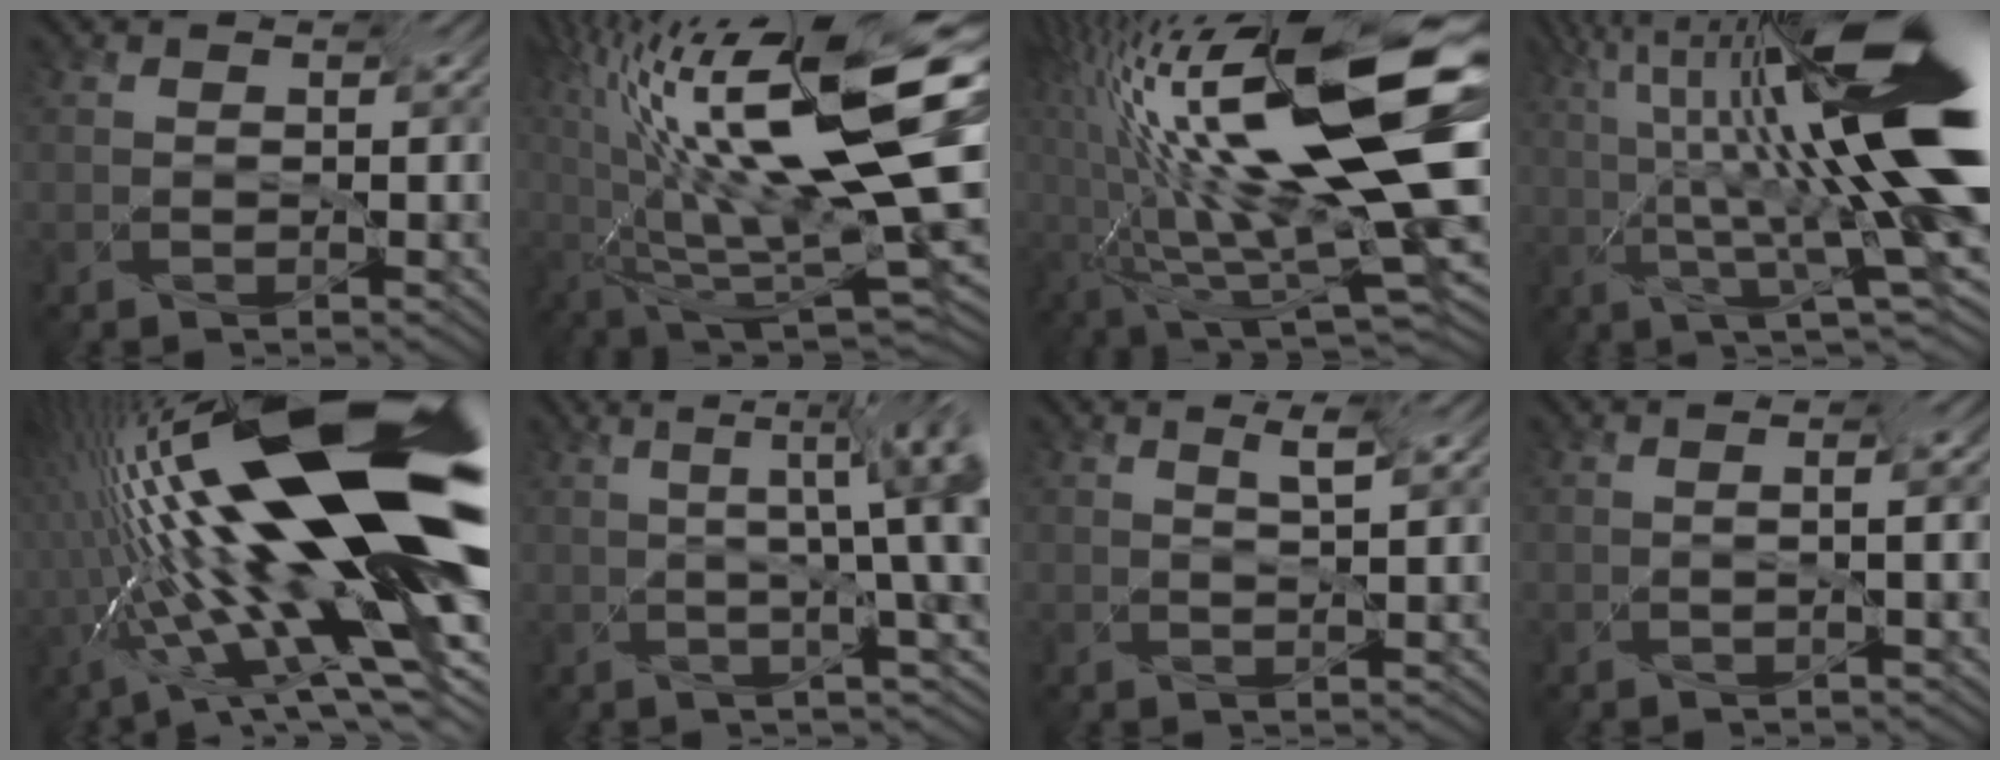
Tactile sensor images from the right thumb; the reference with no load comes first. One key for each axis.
{"total": 18.3, "fx": 1.2, "fy": 7.3, "fz": 16.8, "tx": -0.319, "ty": -0.013, "tz": 0.020}
{"total": 19.2, "fx": -0.2, "fy": 6.3, "fz": 18.1, "tx": -0.335, "ty": -0.018, "tz": -0.004}
{"total": 16.8, "fx": 2.8, "fy": 2.6, "fz": 16.3, "tx": -0.264, "ty": 0.033, "tz": 0.068}
{"total": 21.1, "fx": -1.4, "fy": 6.6, "fz": 20.0, "tx": -0.366, "ty": 0.010, "tz": -0.040}
{"total": 11.4, "fx": 2.0, "fy": 2.7, "fz": 10.9, "tx": -0.148, "ty": 0.022, "tz": 0.034}
{"total": 2.2, "fx": 1.6, "fy": 0.0, "fz": 1.5, "tx": -0.016, "ty": 0.004, "tz": 0.029}
{"total": 1.6, "fx": -0.2, "fy": -0.1, "fz": 1.6, "tx": -0.018, "ty": 0.009, "tz": -0.007}